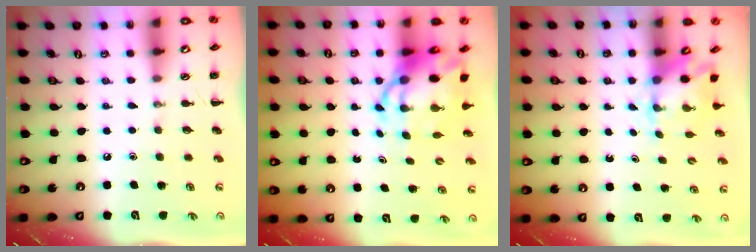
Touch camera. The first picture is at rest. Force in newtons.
{"total": 9.2, "press": 8.9, "slide": 2.6}
{"total": 2.5, "press": 2.3, "slide": 1.0}